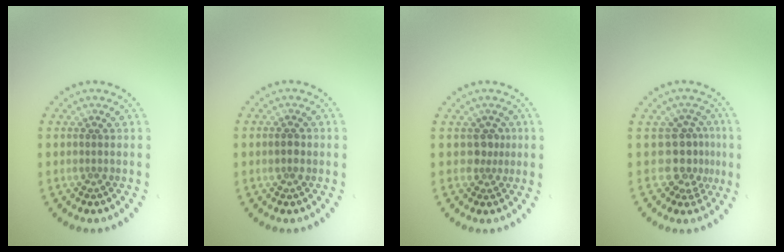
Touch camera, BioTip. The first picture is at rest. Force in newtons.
{"total": 1.2, "press": 1.2, "slide": 0.1}
{"total": 1.5, "press": 1.1, "slide": 1.0}
{"total": 3.0, "press": 2.1, "slide": 2.1}